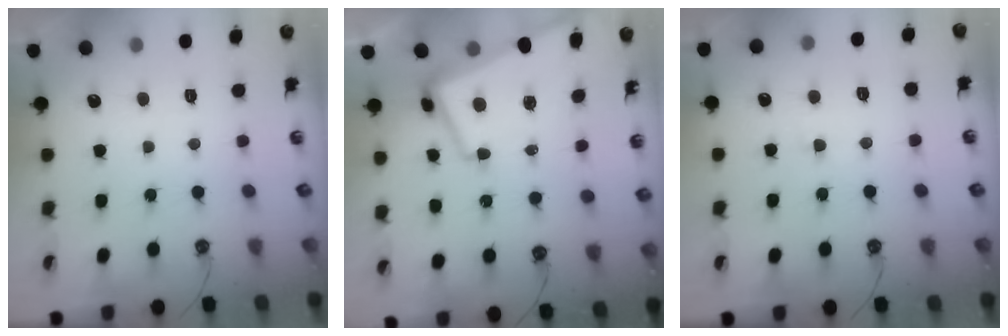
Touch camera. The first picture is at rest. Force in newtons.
{"total": 2.6, "press": 2.4, "slide": 1.1}
{"total": 0.8, "press": 0.6, "slide": 0.5}